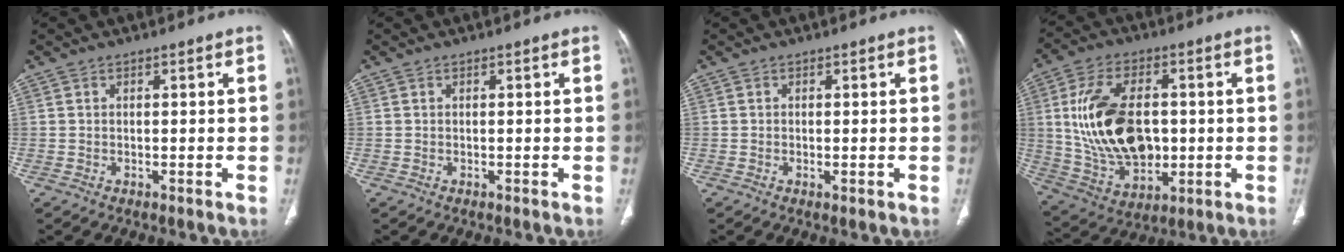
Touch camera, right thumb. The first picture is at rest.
{"total": 0.0}
{"total": 0.9, "force": [-0.3, 0.3, 0.9], "torque": [-0.017, -0.004, -0.003]}
{"total": 19.0, "force": [1.1, 11.7, 14.9], "torque": [-0.260, -0.004, 0.035]}